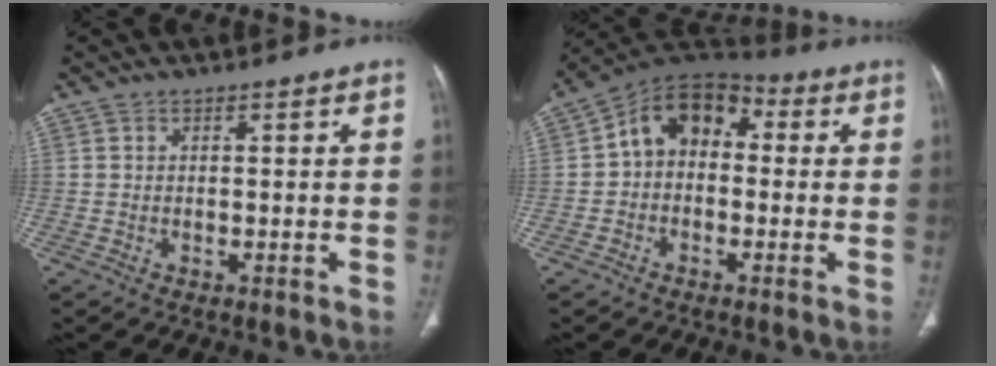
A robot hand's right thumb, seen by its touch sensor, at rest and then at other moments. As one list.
[{"total": 10.6, "force": [0.5, 7.9, 7.1], "torque": [-0.087, 0.039, -0.011]}]